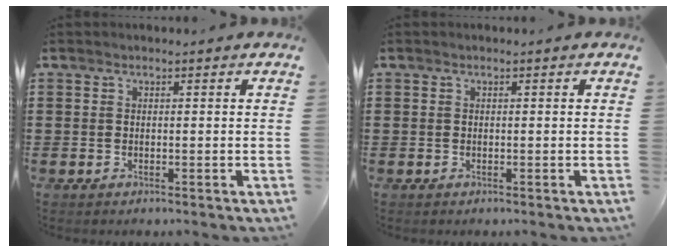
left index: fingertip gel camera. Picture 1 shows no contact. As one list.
[{"total": 0.0}]